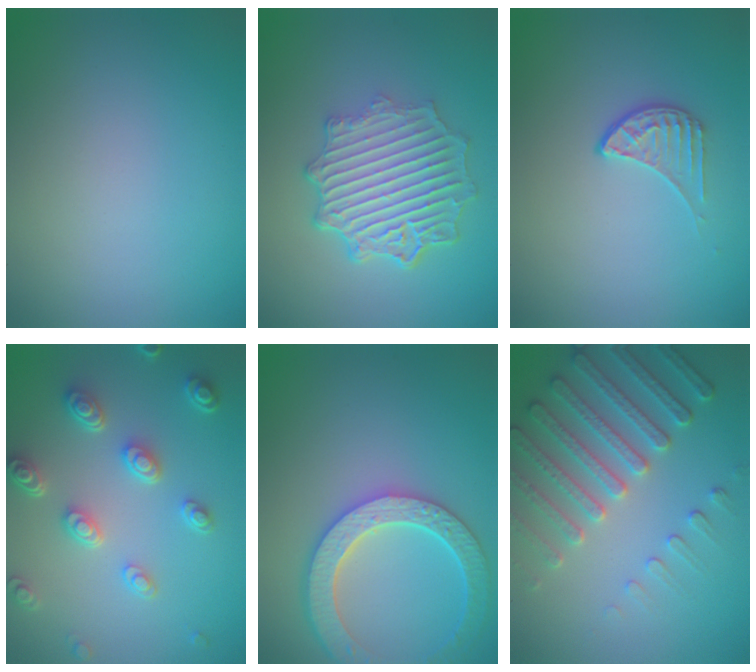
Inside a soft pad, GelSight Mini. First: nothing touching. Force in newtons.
{"total": 7.0, "press": 5.4, "slide": 4.6}
{"total": 1.9, "press": 1.3, "slide": 1.3}
{"total": 4.9, "press": 3.8, "slide": 3.1}
{"total": 5.9, "press": 5.3, "slide": 2.8}
{"total": 5.2, "press": 4.7, "slide": 2.3}